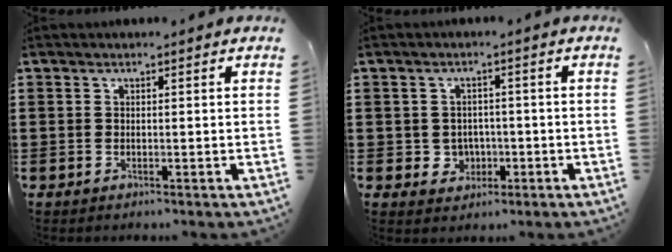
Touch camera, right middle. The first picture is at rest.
{"total": 2.6, "force": [-0.4, 2.5, 0.7], "torque": [-0.025, 0.005, -0.011]}